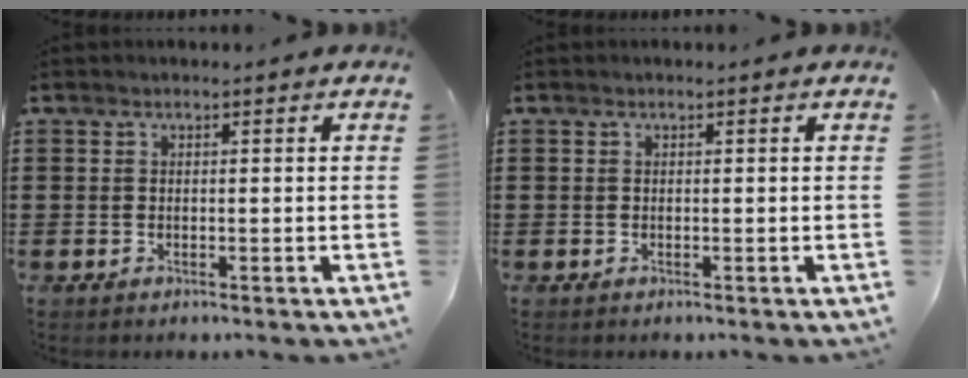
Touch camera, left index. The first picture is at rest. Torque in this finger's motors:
{"motor_torque": [-0.01, -0.01, 0.00, 0.00]}